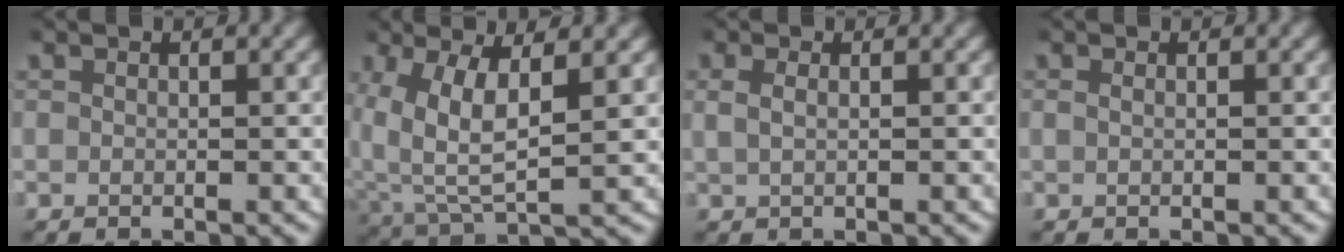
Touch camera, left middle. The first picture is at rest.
{"total": 6.2, "force": [1.4, 3.4, 5.0], "torque": [-0.108, -0.007, 0.033]}
{"total": 1.0, "force": [0.3, 0.4, 0.9], "torque": [-0.024, 0.000, 0.008]}
{"total": 0.0}